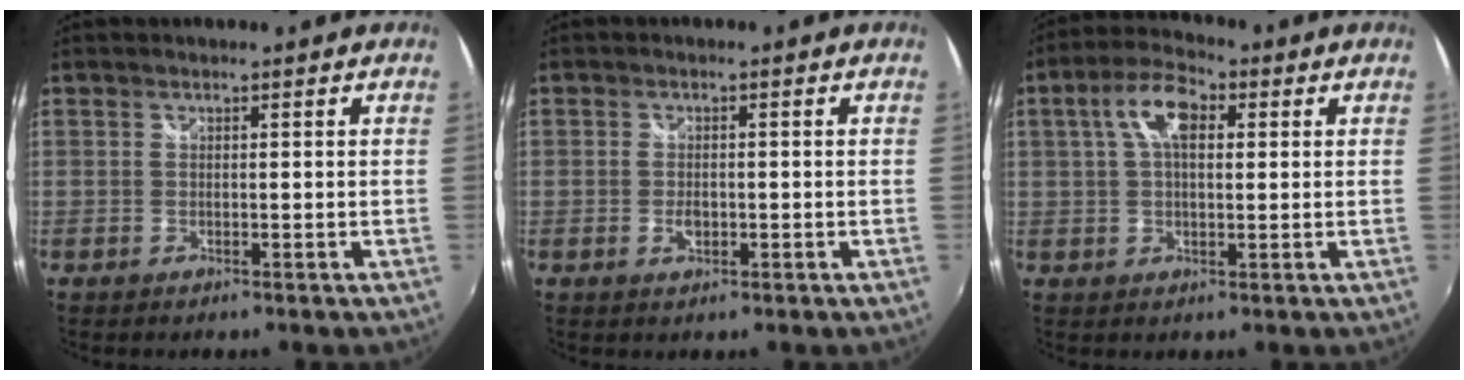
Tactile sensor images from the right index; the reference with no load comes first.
{"total": 2.2, "force": [-0.6, 1.3, 1.7], "torque": [-0.031, -0.003, -0.011]}
{"total": 8.1, "force": [2.2, 4.1, 6.7], "torque": [-0.129, 0.023, 0.036]}